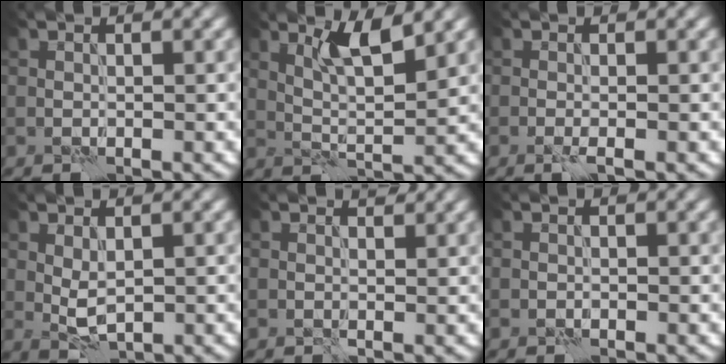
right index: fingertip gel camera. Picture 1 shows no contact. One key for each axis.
{"total": 4.1, "fx": 2.2, "fy": 0.7, "fz": 3.4, "tx": -0.067, "ty": -0.004, "tz": 0.041}
{"total": 1.2, "fx": -0.4, "fy": 0.1, "fz": 1.1, "tx": -0.019, "ty": -0.004, "tz": -0.011}
{"total": 2.2, "fx": 0.6, "fy": 1.0, "fz": 1.8, "tx": -0.042, "ty": -0.001, "tz": 0.014}
{"total": 1.0, "fx": 0.9, "fy": 0.2, "fz": 0.4, "tx": -0.009, "ty": -0.004, "tz": 0.013}
{"total": 0.0}